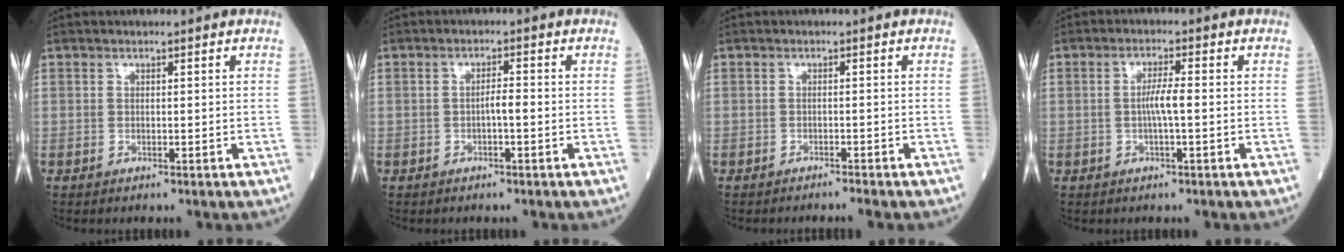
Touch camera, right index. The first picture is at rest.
{"total": 1.8, "force": [-0.5, 0.2, 1.7], "torque": [-0.025, 0.004, -0.011]}
{"total": 1.6, "force": [-1.5, -0.3, 0.4], "torque": [-0.006, 0.001, -0.022]}
{"total": 3.2, "force": [-0.4, 0.1, 3.2], "torque": [-0.059, 0.002, -0.007]}